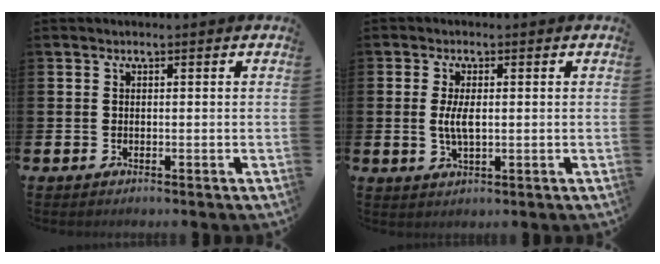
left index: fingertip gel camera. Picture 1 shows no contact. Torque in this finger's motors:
{"motor_torque": [0.16, 0.02, 0.08, 0.14]}